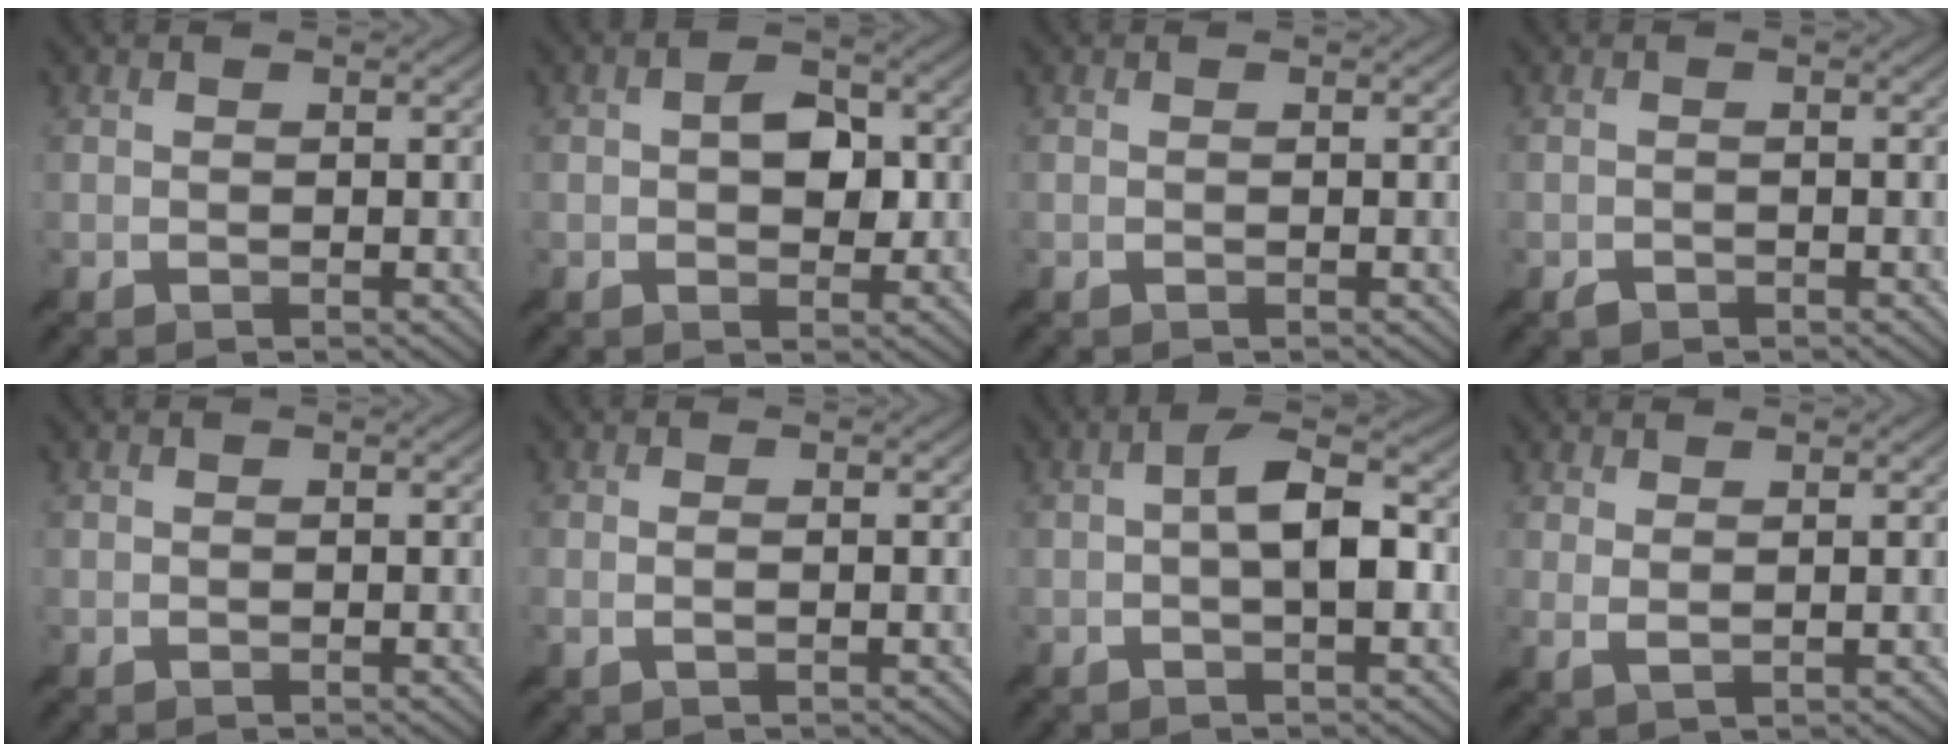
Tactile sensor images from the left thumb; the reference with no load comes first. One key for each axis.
{"total": 4.2, "fx": 0.2, "fy": 2.7, "fz": 3.3, "tx": -0.052, "ty": 0.003, "tz": -0.002}
{"total": 0.0}
{"total": 0.9, "fx": -0.7, "fy": 0.5, "fz": 0.3, "tx": -0.005, "ty": 0.000, "tz": -0.015}
{"total": 0.0}
{"total": 1.2, "fx": 0.0, "fy": 0.1, "fz": 1.2, "tx": -0.024, "ty": 0.003, "tz": -0.003}
{"total": 6.4, "fx": -0.5, "fy": 1.8, "fz": 6.1, "tx": -0.106, "ty": 0.019, "tz": -0.018}
{"total": 2.3, "fx": 1.1, "fy": 0.5, "fz": 2.0, "tx": -0.039, "ty": 0.004, "tz": 0.021}